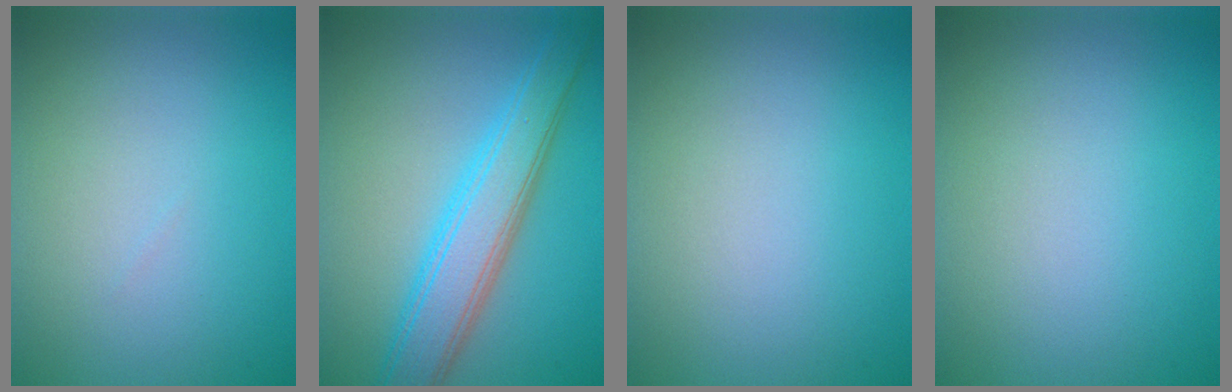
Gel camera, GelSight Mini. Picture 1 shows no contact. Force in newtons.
{"total": 5.8, "press": 5.8, "slide": 0.1}
{"total": 0.0}
{"total": 0.0}